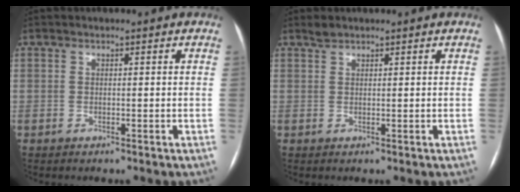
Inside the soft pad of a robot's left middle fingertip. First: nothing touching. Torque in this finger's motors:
{"motor_torque": [0.04, 0.00, 0.00, 0.00]}